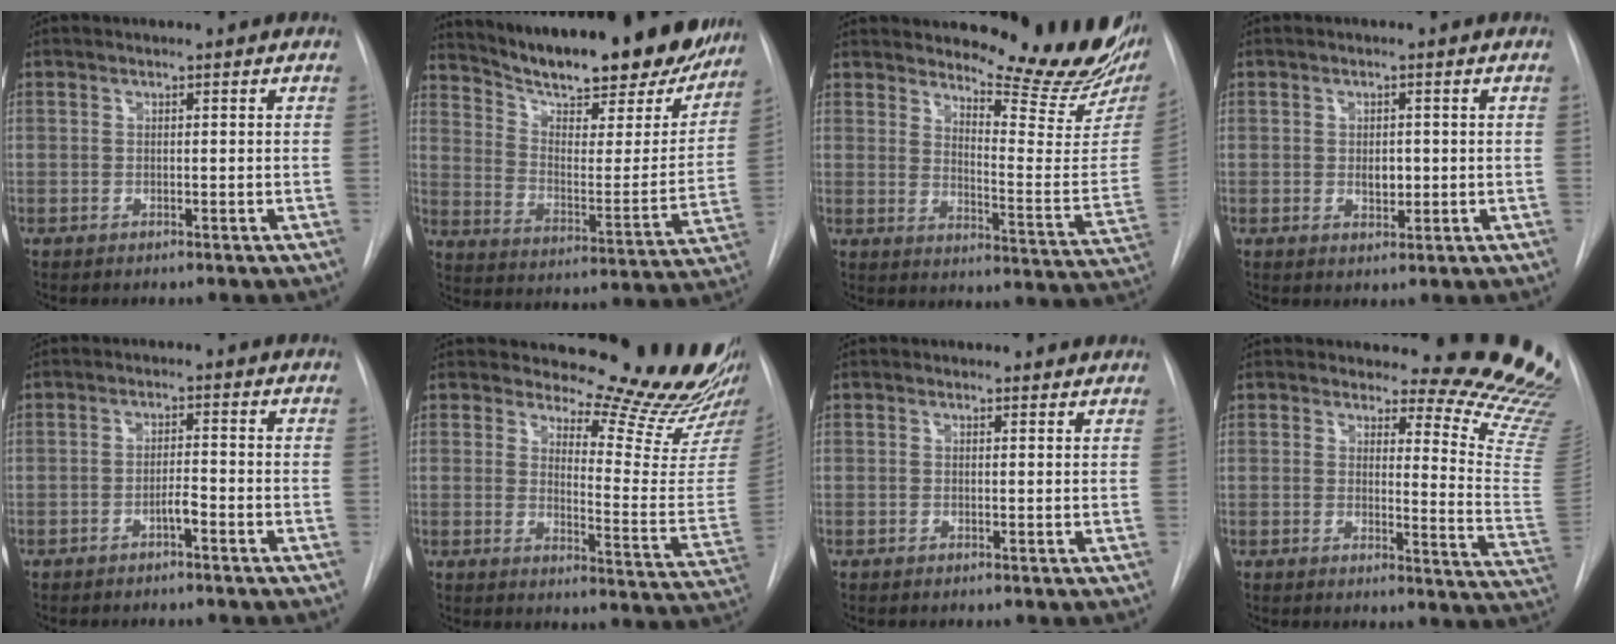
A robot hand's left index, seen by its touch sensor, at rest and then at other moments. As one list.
[{"total": 28.4, "force": [24.3, 6.8, 13.0], "torque": [-0.209, -0.045, 0.326]}, {"total": 21.4, "force": [18.5, 4.1, 10.0], "torque": [-0.132, -0.099, 0.222]}, {"total": 2.4, "force": [0.0, 1.5, 1.8], "torque": [-0.028, -0.002, 0.003]}, {"total": 1.9, "force": [-1.2, 0.2, 1.4], "torque": [-0.023, 0.003, -0.022]}, {"total": 20.0, "force": [18.6, 1.9, 7.0], "torque": [-0.083, -0.141, 0.214]}, {"total": 1.6, "force": [1.4, 0.7, -0.1], "torque": [-0.003, 0.000, 0.007]}, {"total": 16.2, "force": [15.3, 1.2, 5.0], "torque": [-0.046, -0.159, 0.153]}]